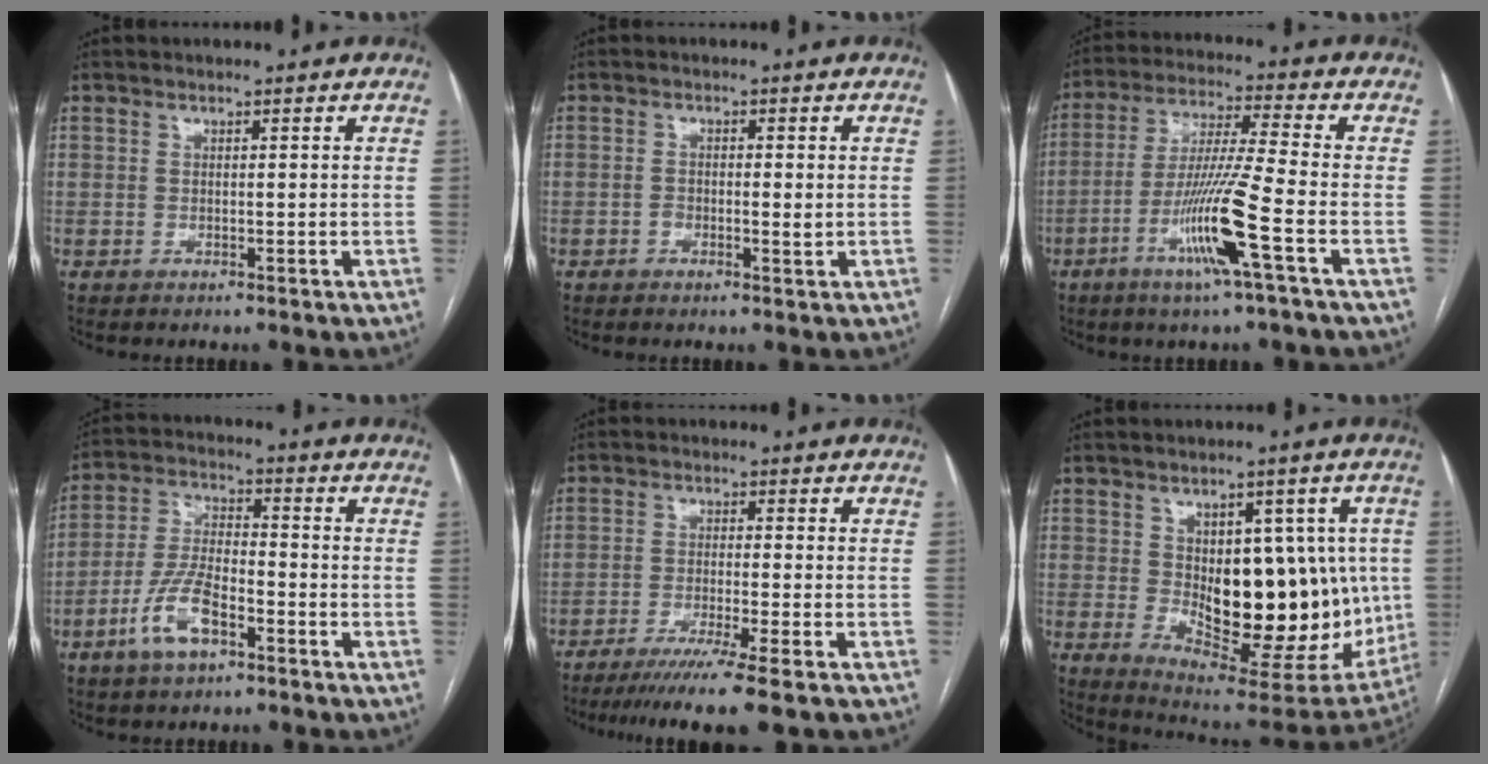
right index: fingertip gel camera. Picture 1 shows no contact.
{"total": 2.2, "force": [-0.4, 0.9, 1.9], "torque": [-0.031, 0.001, -0.005]}
{"total": 12.3, "force": [-5.0, -1.2, 11.2], "torque": [-0.221, -0.014, -0.099]}
{"total": 9.3, "force": [-4.7, 3.6, 7.1], "torque": [-0.161, 0.003, -0.088]}
{"total": 10.2, "force": [-7.7, -1.5, 6.4], "torque": [-0.085, -0.029, -0.119]}
{"total": 21.9, "force": [-0.5, 10.3, 19.3], "torque": [-0.256, -0.006, 0.023]}